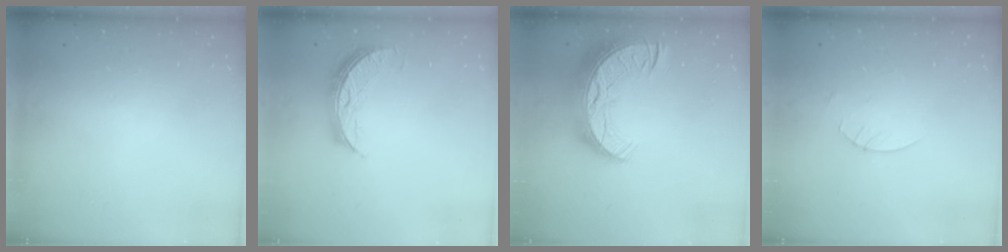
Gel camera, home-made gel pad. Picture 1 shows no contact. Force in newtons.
{"total": 9.3, "press": 9.3, "slide": 0.0}
{"total": 19.3, "press": 19.2, "slide": 1.4}
{"total": 1.4, "press": 1.4, "slide": 0.2}